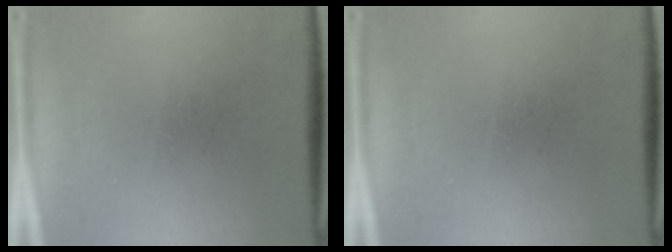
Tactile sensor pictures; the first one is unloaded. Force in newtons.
{"total": 0.0}